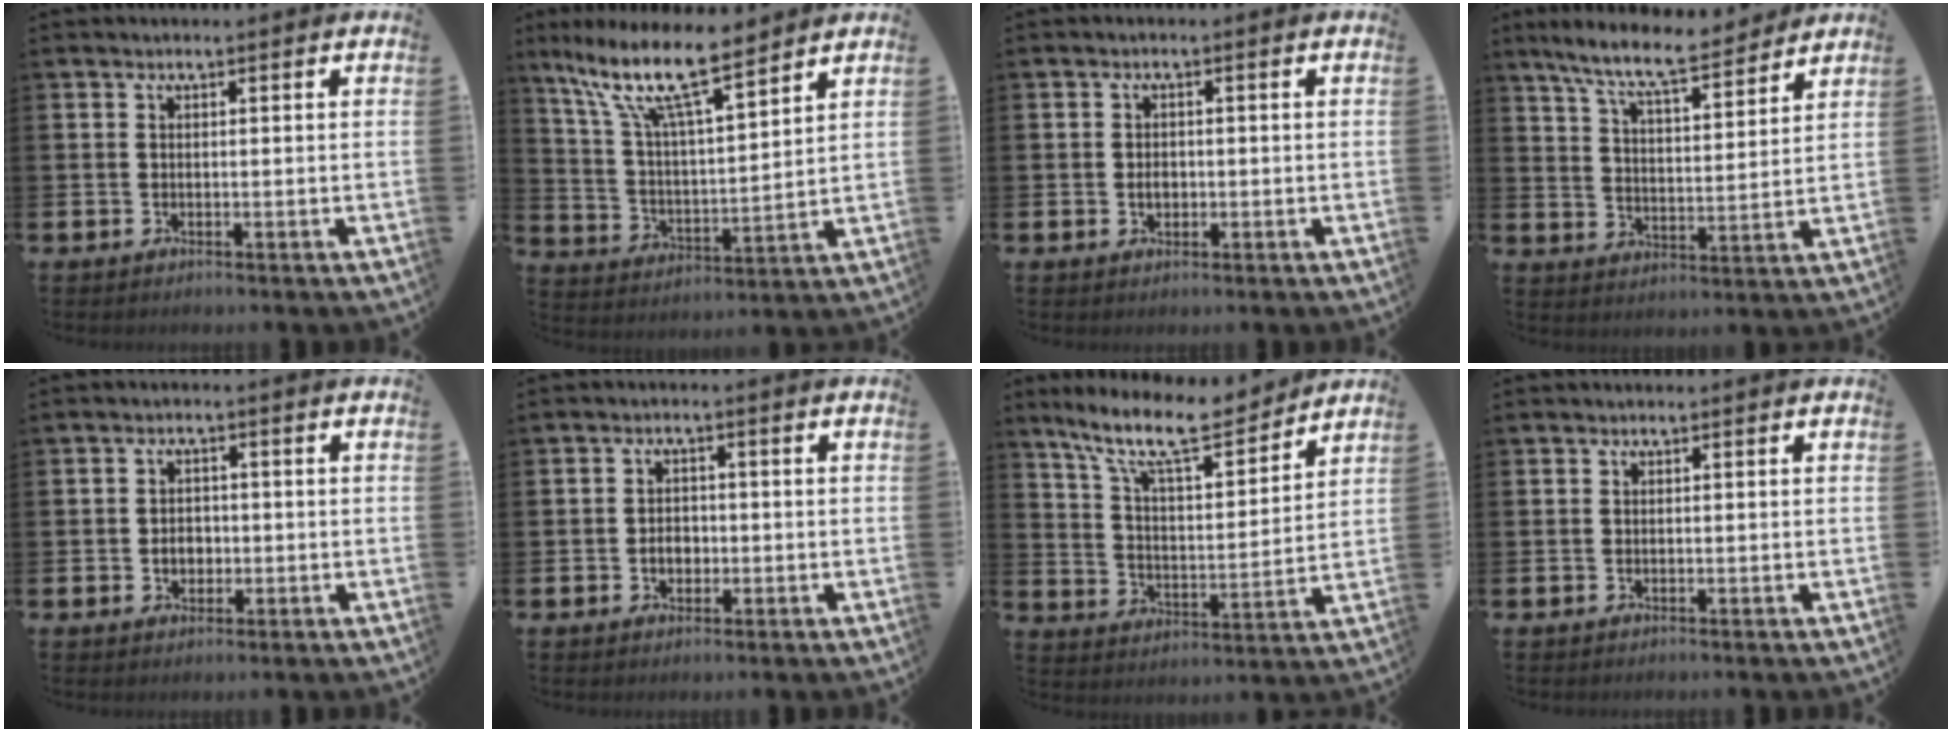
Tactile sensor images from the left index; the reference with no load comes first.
{"total": 12.2, "force": [9.4, 2.9, 7.2], "torque": [-0.168, -0.042, 0.162]}
{"total": 1.6, "force": [-0.3, 1.2, 1.0], "torque": [-0.011, 0.003, -0.010]}
{"total": 9.4, "force": [8.5, 1.3, 3.8], "torque": [-0.099, -0.046, 0.151]}
{"total": 2.5, "force": [-0.6, 2.0, 1.4], "torque": [-0.012, -0.002, -0.018]}
{"total": 2.5, "force": [-0.8, 1.9, 1.4], "torque": [-0.010, -0.003, -0.021]}
{"total": 11.8, "force": [9.9, 2.5, 5.9], "torque": [-0.136, -0.052, 0.172]}
{"total": 0.0}